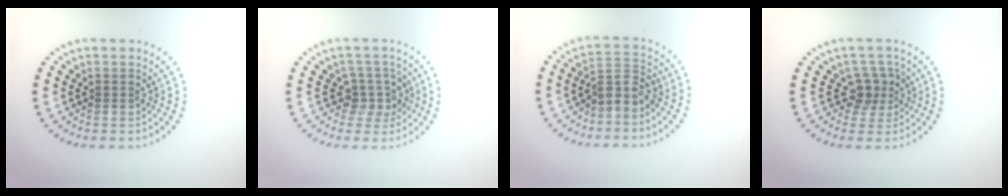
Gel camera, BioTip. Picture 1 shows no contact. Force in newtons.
{"total": 2.5, "press": 2.0, "slide": 1.5}
{"total": 2.6, "press": 2.0, "slide": 1.7}
{"total": 2.3, "press": 1.8, "slide": 1.5}